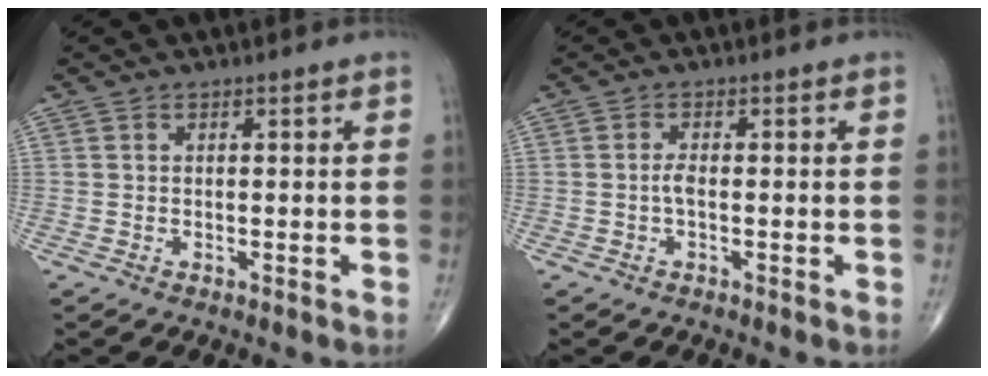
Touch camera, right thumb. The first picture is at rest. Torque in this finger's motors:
{"motor_torque": [0.28, 0.03, 0.22, -0.21, 0.00]}